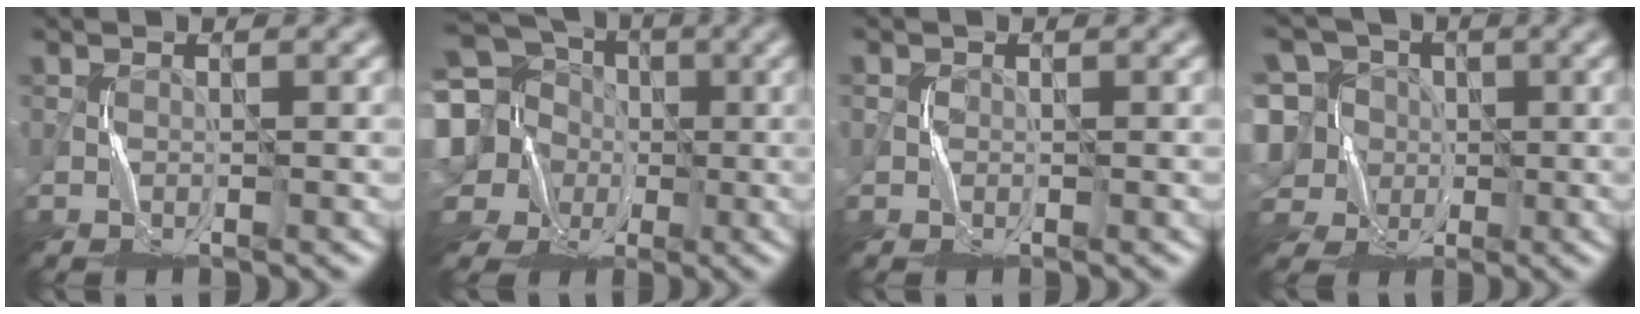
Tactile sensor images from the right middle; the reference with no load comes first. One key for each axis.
{"total": 17.9, "fx": 1.5, "fy": 16.0, "fz": 8.0, "tx": -0.218, "ty": 0.020, "tz": -0.015}
{"total": 0.6, "fx": 0.0, "fy": 0.6, "fz": 0.1, "tx": 0.003, "ty": 0.000, "tz": -0.003}
{"total": 11.0, "fx": 0.7, "fy": 9.9, "fz": 4.7, "tx": -0.125, "ty": 0.036, "tz": -0.021}